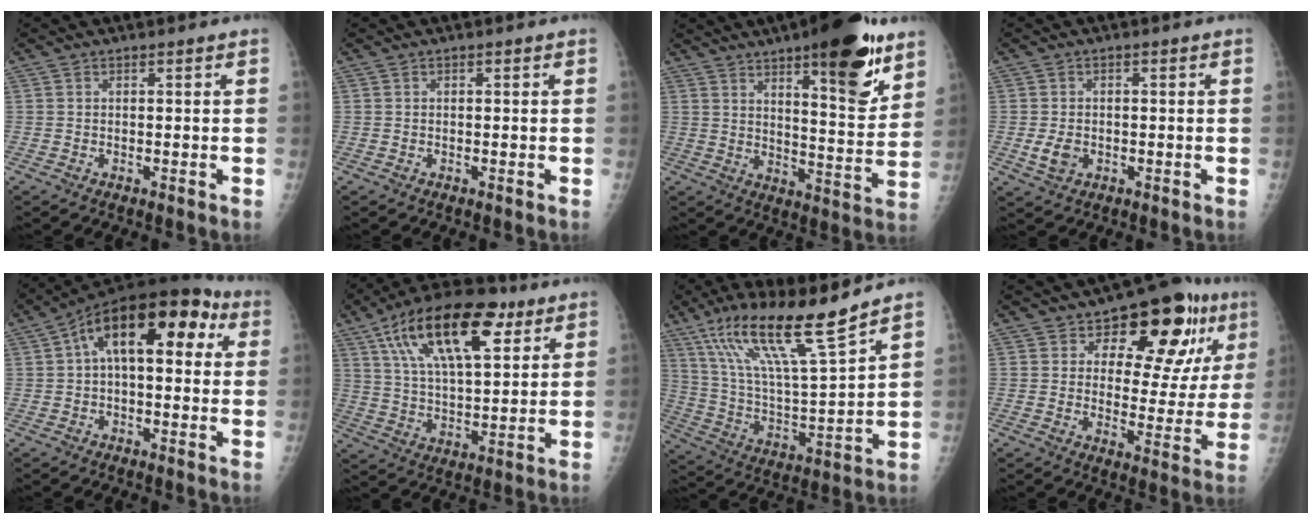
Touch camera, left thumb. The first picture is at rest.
{"total": 0.0}
{"total": 19.3, "force": [11.4, 5.4, 14.6], "torque": [-0.175, -0.065, 0.165]}
{"total": 3.5, "force": [-1.0, 2.6, 2.1], "torque": [-0.035, -0.003, -0.013]}
{"total": 16.4, "force": [4.4, 8.4, 13.4], "torque": [-0.172, 0.042, 0.055]}
{"total": 21.5, "force": [10.2, 9.4, 16.4], "torque": [-0.267, -0.013, 0.175]}
{"total": 19.3, "force": [13.1, 2.4, 13.9], "torque": [-0.241, -0.060, 0.244]}
{"total": 17.5, "force": [8.3, 9.2, 12.4], "torque": [-0.104, -0.024, 0.112]}